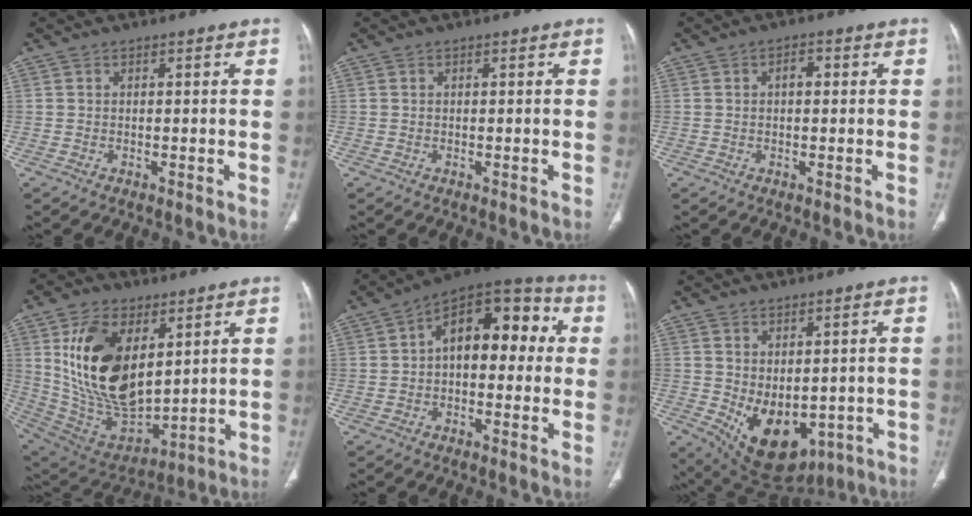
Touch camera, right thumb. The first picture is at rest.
{"total": 0.0}
{"total": 2.2, "force": [0.3, 1.2, 1.7], "torque": [-0.023, 0.010, 0.001]}
{"total": 22.2, "force": [6.4, 12.6, 17.1], "torque": [-0.294, -0.036, 0.137]}
{"total": 15.4, "force": [1.8, 9.1, 12.3], "torque": [-0.134, 0.048, 0.014]}
{"total": 13.0, "force": [-2.7, 8.5, 9.6], "torque": [-0.127, -0.008, -0.007]}